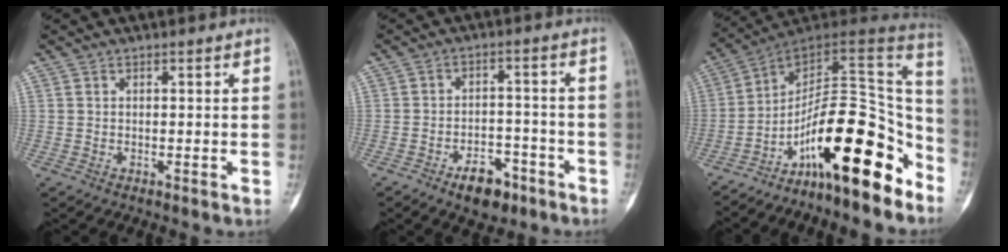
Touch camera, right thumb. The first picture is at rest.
{"total": 7.5, "force": [-4.7, 4.1, 4.2], "torque": [-0.041, 0.033, -0.070]}
{"total": 18.5, "force": [-11.3, 5.8, 13.4], "torque": [-0.166, 0.124, -0.183]}